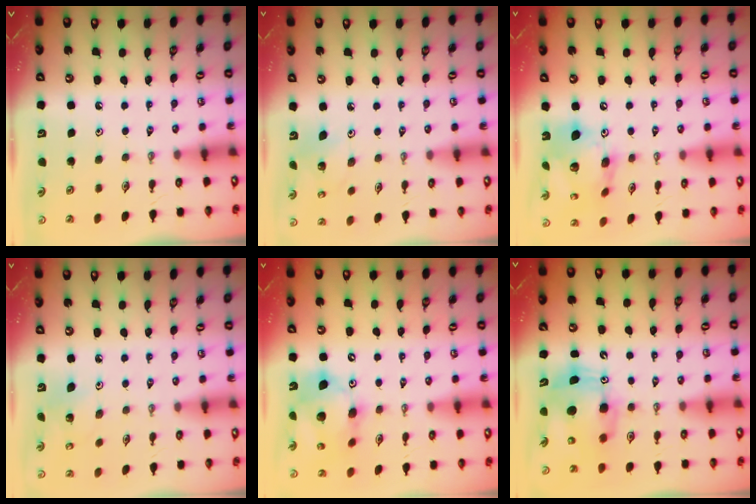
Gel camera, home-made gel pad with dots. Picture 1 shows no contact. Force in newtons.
{"total": 4.0, "press": 4.0, "slide": 0.3}
{"total": 17.2, "press": 17.1, "slide": 1.9}
{"total": 4.1, "press": 4.1, "slide": 0.3}
{"total": 14.4, "press": 14.2, "slide": 2.3}
{"total": 8.6, "press": 8.4, "slide": 1.9}